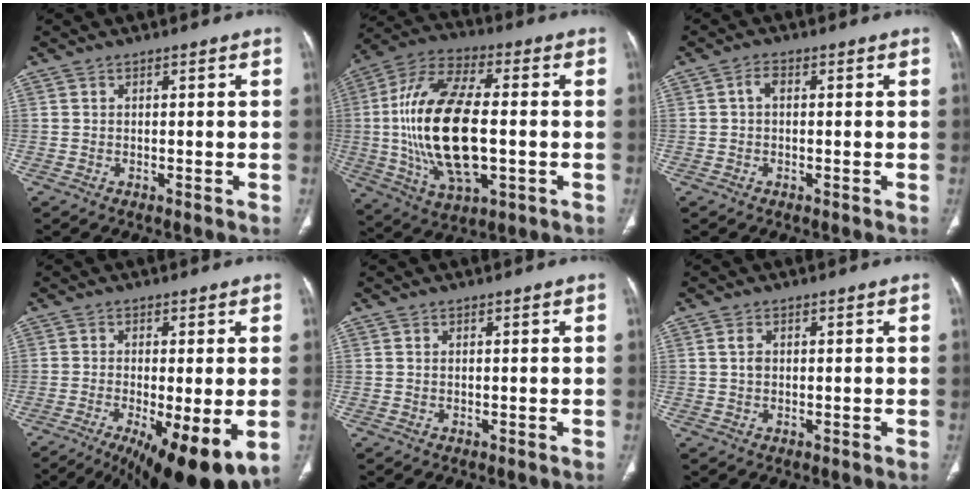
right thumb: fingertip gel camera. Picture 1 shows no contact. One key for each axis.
{"total": 22.8, "fx": -1.2, "fy": 10.5, "fz": 20.2, "tx": -0.404, "ty": 0.010, "tz": -0.016}
{"total": 1.8, "fx": 0.1, "fy": 1.1, "fz": 1.5, "tx": -0.025, "ty": 0.007, "tz": -0.003}
{"total": 15.1, "fx": -6.0, "fy": 4.0, "fz": 13.2, "tx": -0.188, "ty": -0.023, "tz": -0.085}
{"total": 0.0}
{"total": 1.5, "fx": 0.3, "fy": 1.0, "fz": 1.1, "tx": -0.023, "ty": 0.001, "tz": 0.007}